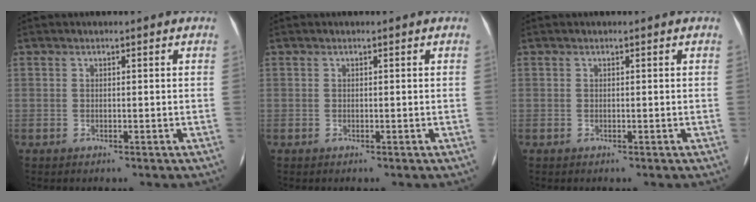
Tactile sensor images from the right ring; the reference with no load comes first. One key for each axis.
{"total": 0.0}
{"total": 0.0}